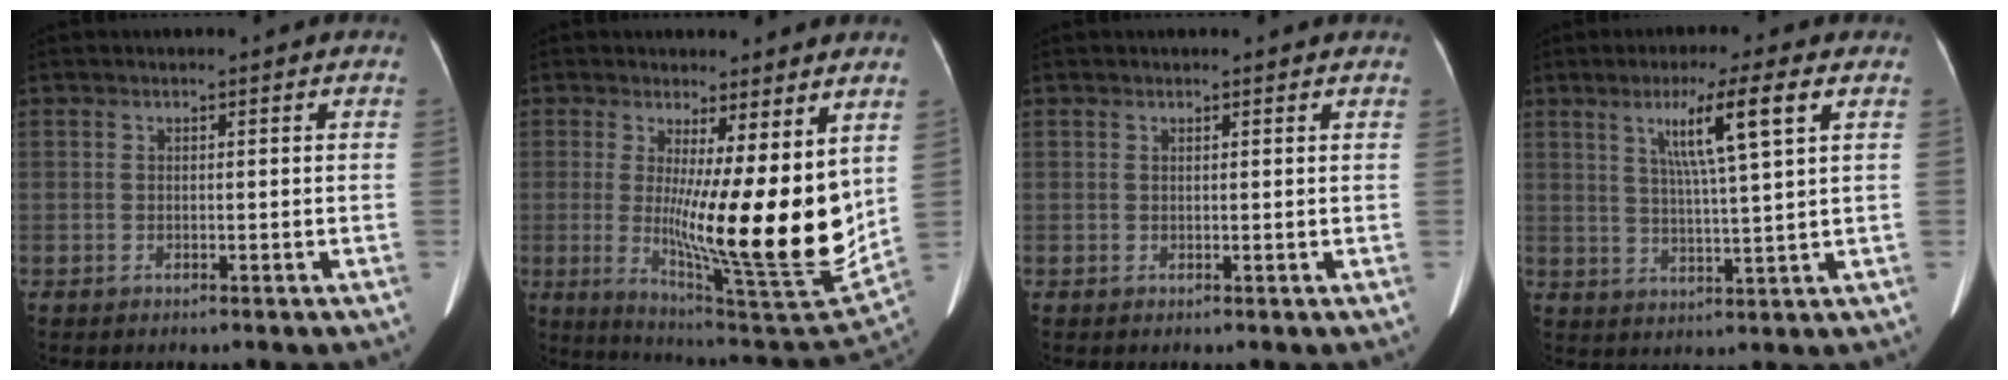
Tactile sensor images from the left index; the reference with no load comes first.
{"total": 16.3, "force": [1.7, 1.6, 16.2], "torque": [-0.250, -0.048, 0.036]}
{"total": 1.3, "force": [1.3, 0.1, 0.3], "torque": [-0.008, -0.001, 0.011]}
{"total": 8.5, "force": [3.6, -0.6, 7.6], "torque": [-0.137, 0.004, 0.065]}